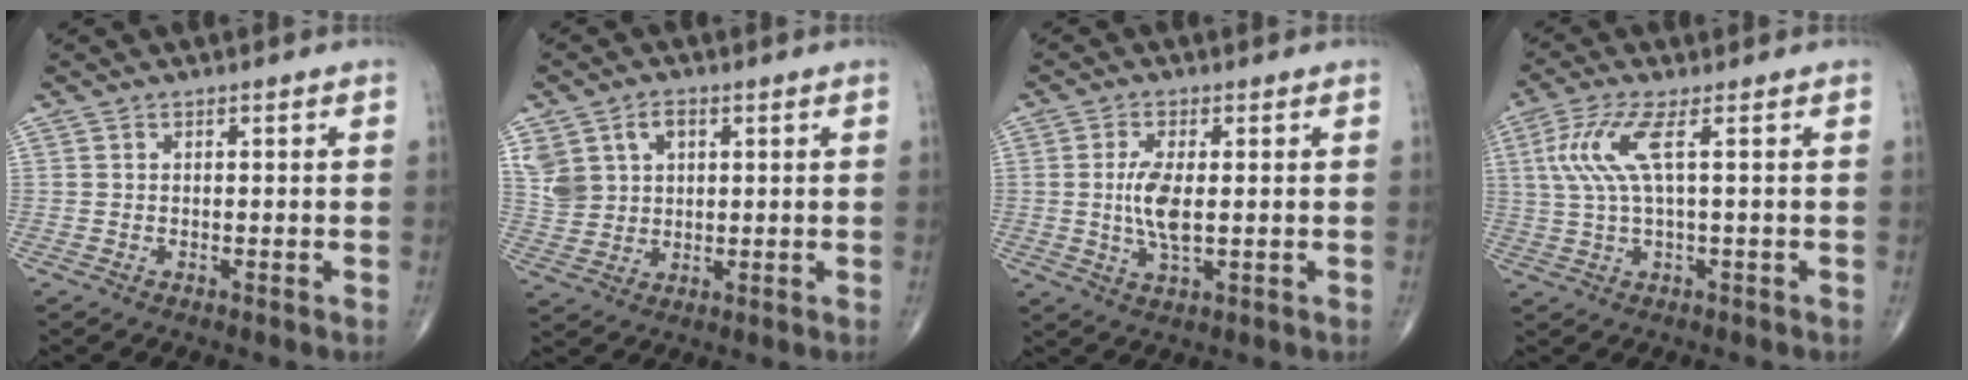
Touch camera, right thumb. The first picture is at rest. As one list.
[{"total": 7.8, "force": [3.0, 5.7, 4.3], "torque": [-0.066, -0.004, 0.067]}, {"total": 6.5, "force": [0.2, 2.4, 6.0], "torque": [-0.129, -0.011, 0.004]}, {"total": 7.5, "force": [1.9, 1.3, 7.1], "torque": [-0.193, 0.008, 0.039]}]